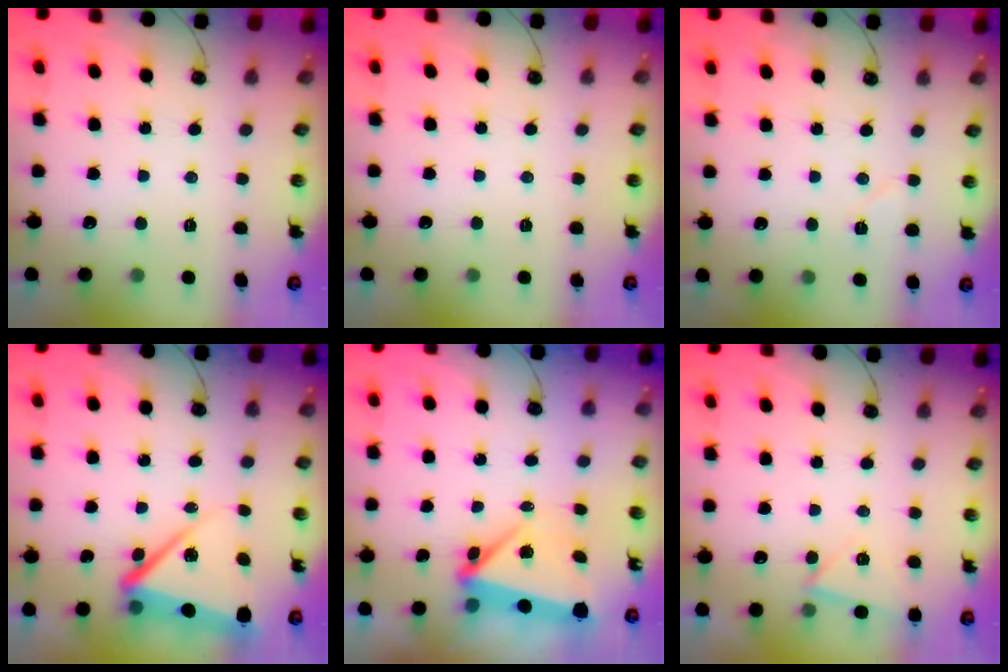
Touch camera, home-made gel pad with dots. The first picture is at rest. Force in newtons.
{"total": 0.0}
{"total": 4.8, "press": 4.5, "slide": 1.8}
{"total": 8.8, "press": 8.7, "slide": 0.9}
{"total": 5.8, "press": 5.8, "slide": 0.3}
{"total": 4.5, "press": 3.7, "slide": 2.6}